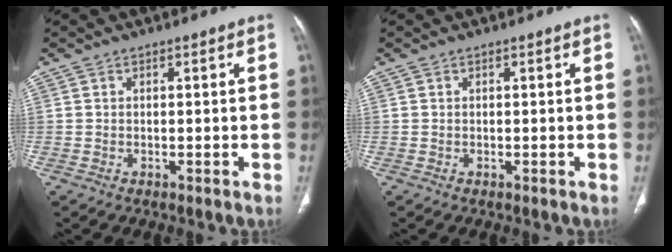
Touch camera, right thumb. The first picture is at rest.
{"total": 0.0}